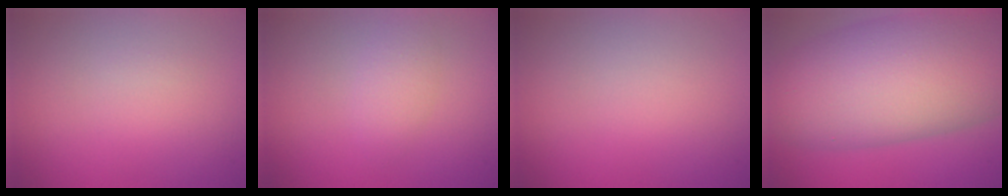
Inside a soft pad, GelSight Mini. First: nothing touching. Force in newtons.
{"total": 2.3, "press": 2.3, "slide": 0.0}
{"total": 0.0}
{"total": 14.3, "press": 14.2, "slide": 0.7}